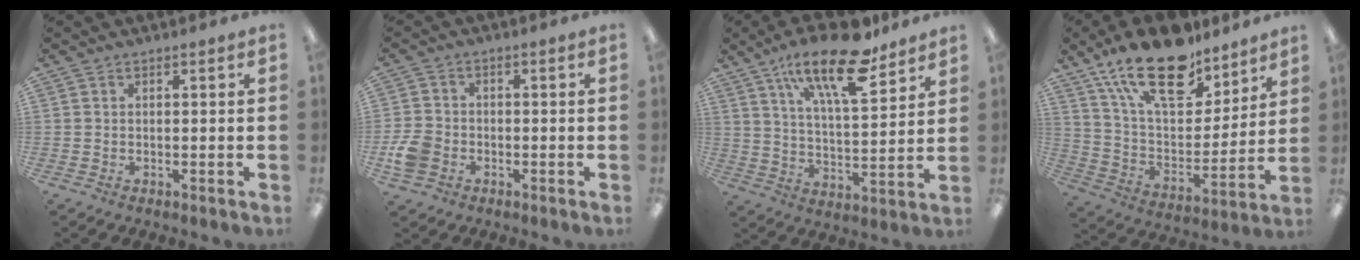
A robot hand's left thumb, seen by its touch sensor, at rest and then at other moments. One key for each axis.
{"total": 6.2, "fx": -2.2, "fy": 4.9, "fz": 3.1, "tx": -0.066, "ty": 0.014, "tz": -0.039}
{"total": 19.6, "fx": 13.0, "fy": 7.1, "fz": 12.8, "tx": -0.208, "ty": -0.067, "tz": 0.214}
{"total": 21.7, "fx": 15.0, "fy": 10.0, "fz": 12.1, "tx": -0.215, "ty": -0.077, "tz": 0.267}